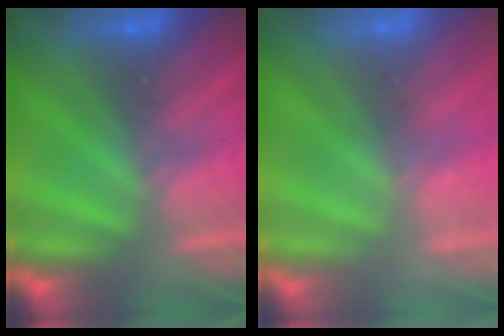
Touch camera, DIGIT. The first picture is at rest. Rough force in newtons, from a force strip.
{"total": 2.4}